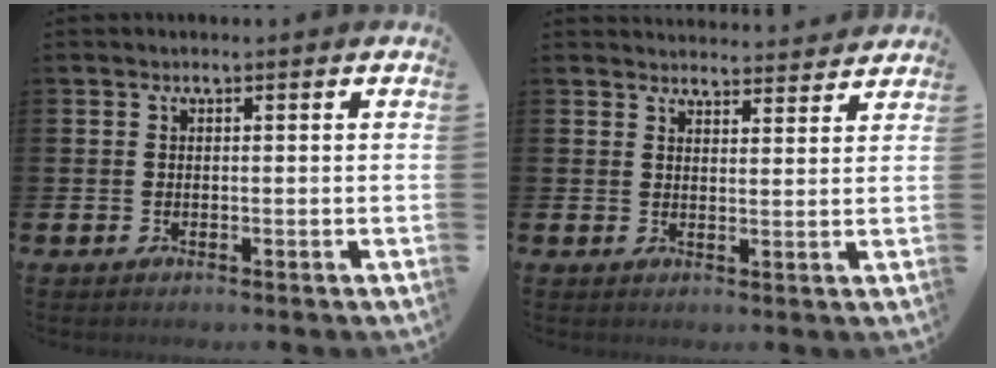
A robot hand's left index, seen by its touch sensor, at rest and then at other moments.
{"total": 3.6, "force": [3.6, 0.4, 0.0], "torque": [0.001, -0.025, 0.064]}